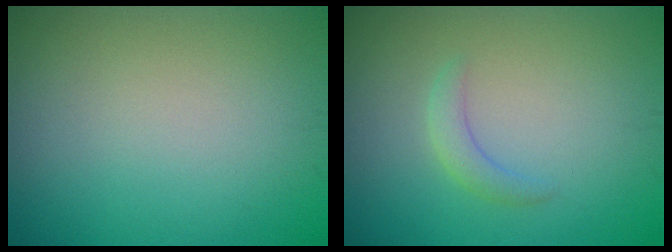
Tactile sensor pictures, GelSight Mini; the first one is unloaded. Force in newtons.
{"total": 1.6, "press": 1.6, "slide": 0.2}